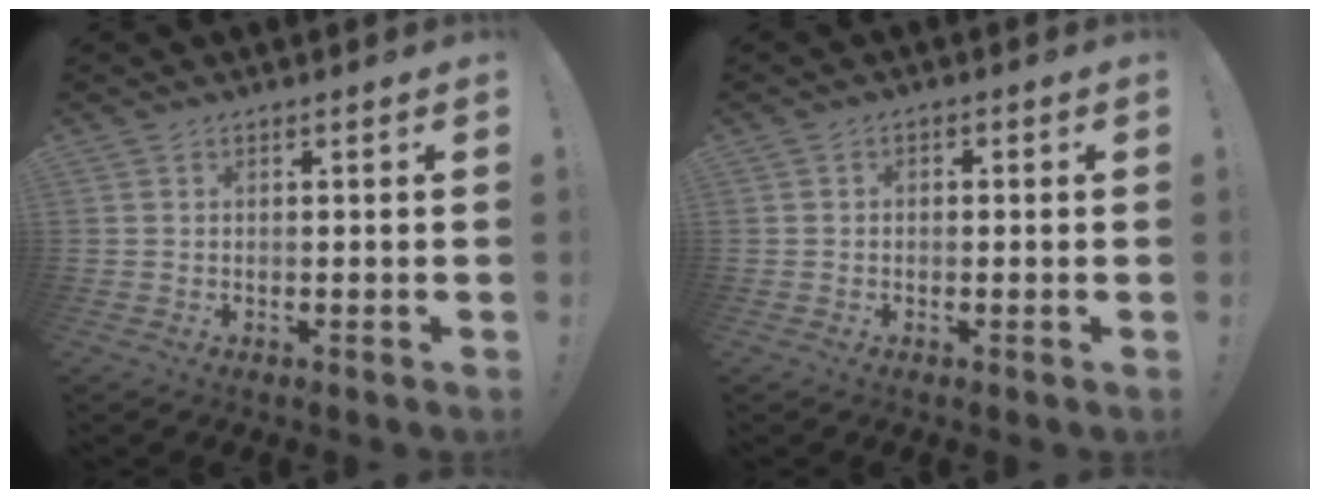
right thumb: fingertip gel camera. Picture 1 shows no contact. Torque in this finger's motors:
{"motor_torque": [-0.44, -0.14, -0.25, 0.10, 0.08]}